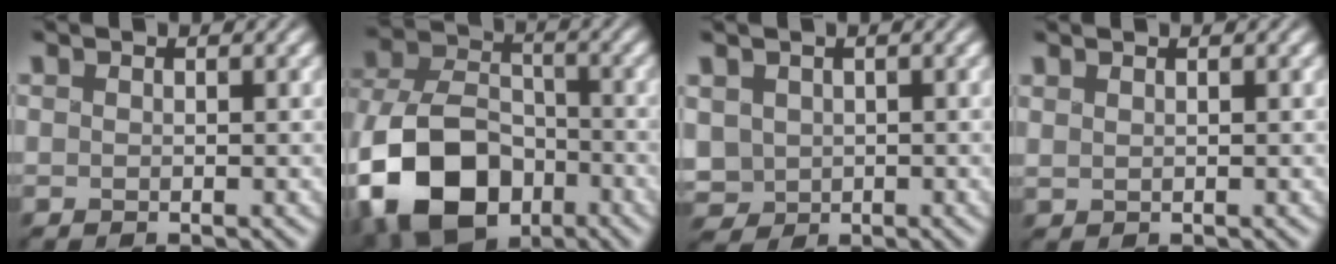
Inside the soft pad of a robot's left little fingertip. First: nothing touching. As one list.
[{"total": 12.2, "force": [-5.8, 8.0, 7.1], "torque": [-0.143, -0.011, -0.126]}, {"total": 3.2, "force": [0.0, 2.9, 1.4], "torque": [-0.048, -0.004, 0.003]}, {"total": 0.9, "force": [0.7, 0.3, 0.5], "torque": [-0.005, 0.000, 0.008]}]